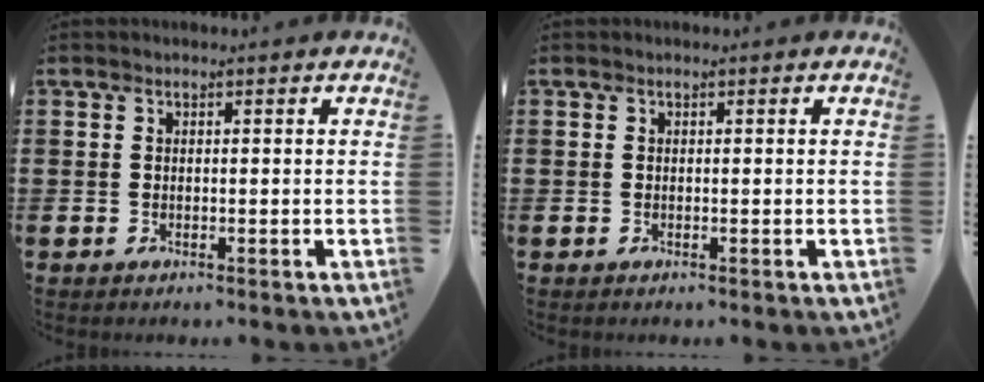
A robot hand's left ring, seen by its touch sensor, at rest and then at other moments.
{"total": 0.0}